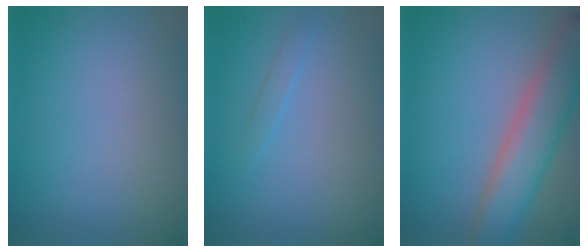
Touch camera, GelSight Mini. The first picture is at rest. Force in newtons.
{"total": 0.8, "press": 0.8, "slide": 0.1}
{"total": 6.8, "press": 6.7, "slide": 0.5}